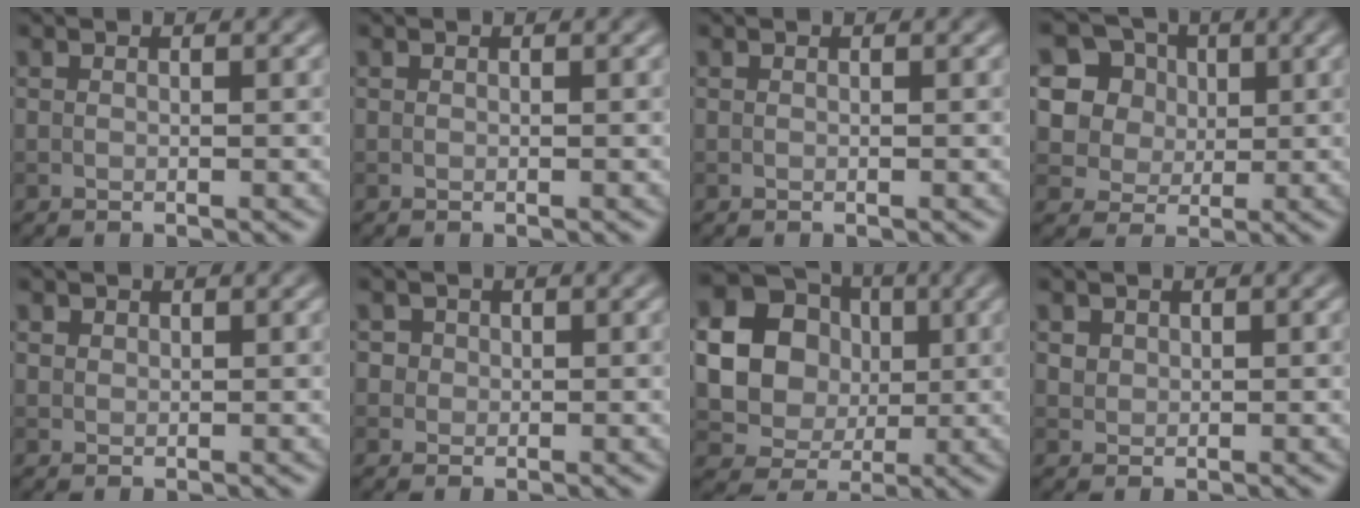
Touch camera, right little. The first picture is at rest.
{"total": 0.0}
{"total": 0.0}
{"total": 8.0, "force": [3.3, 6.6, 3.1], "torque": [-0.073, 0.013, 0.053]}
{"total": 0.8, "force": [0.6, 0.6, 0.1], "torque": [0.000, -0.001, 0.012]}
{"total": 1.9, "force": [0.8, 1.6, 0.6], "torque": [-0.003, 0.000, 0.019]}
{"total": 20.7, "force": [3.3, 19.3, 6.6], "torque": [-0.180, -0.005, 0.037]}
{"total": 1.0, "force": [0.4, 0.8, 0.2], "torque": [-0.001, -0.007, 0.014]}